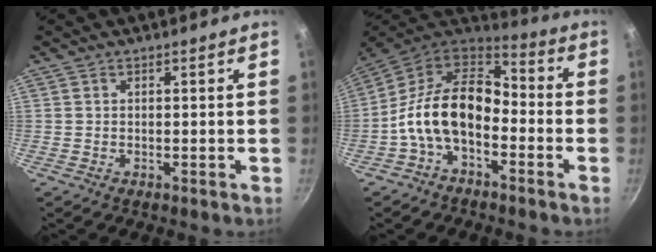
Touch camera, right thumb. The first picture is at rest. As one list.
[{"total": 16.0, "force": [-3.9, 10.0, 11.8], "torque": [-0.197, 0.056, -0.090]}]